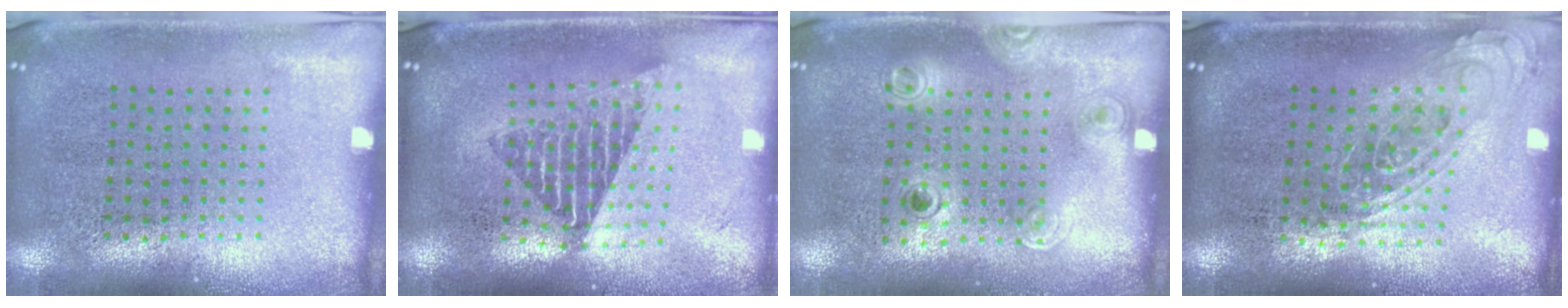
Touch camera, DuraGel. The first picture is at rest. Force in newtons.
{"total": 1.7, "press": 1.4, "slide": 1.0}
{"total": 1.1, "press": 0.9, "slide": 0.7}
{"total": 0.8, "press": 0.7, "slide": 0.3}